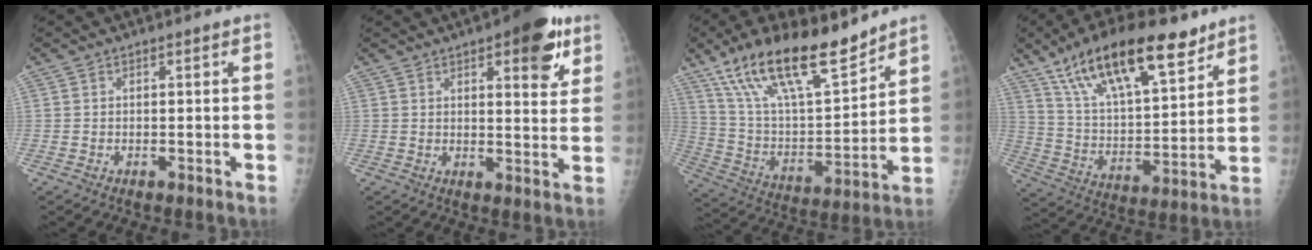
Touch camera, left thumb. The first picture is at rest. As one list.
[{"total": 11.3, "force": [5.9, 4.2, 8.7], "torque": [-0.081, -0.022, 0.071]}, {"total": 21.7, "force": [15.7, 6.5, 13.6], "torque": [-0.214, -0.065, 0.285]}, {"total": 22.8, "force": [14.5, 8.3, 15.5], "torque": [-0.238, -0.043, 0.255]}]